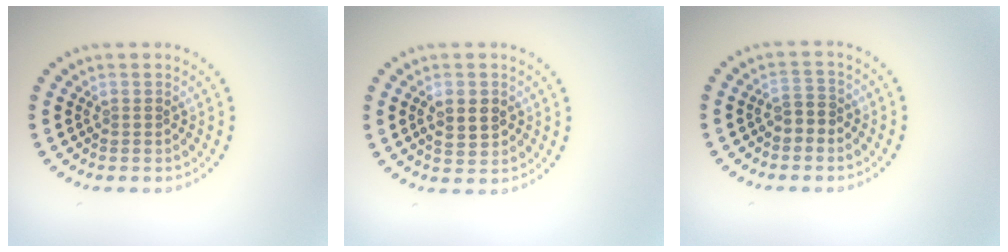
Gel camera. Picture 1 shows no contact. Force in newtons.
{"total": 2.8, "press": 2.8, "slide": 0.2}
{"total": 1.9, "press": 1.7, "slide": 0.7}